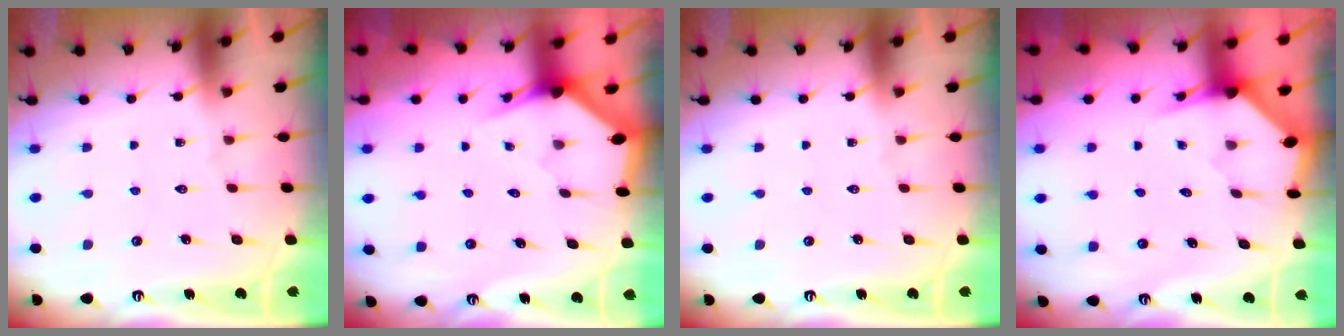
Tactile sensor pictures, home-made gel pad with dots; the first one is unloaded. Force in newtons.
{"total": 2.7, "press": 2.7, "slide": 0.1}
{"total": 0.0}
{"total": 3.2, "press": 3.1, "slide": 0.3}